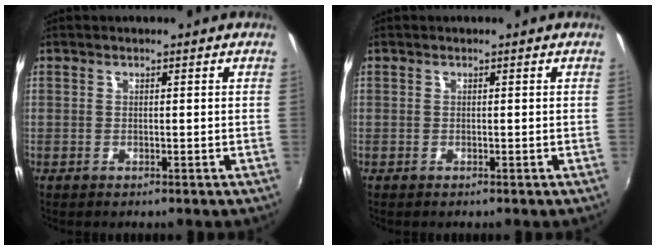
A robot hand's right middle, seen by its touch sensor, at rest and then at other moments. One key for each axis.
{"total": 0.0}